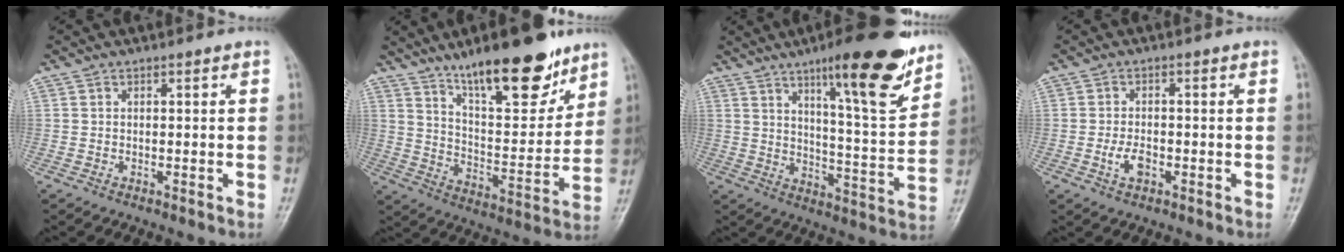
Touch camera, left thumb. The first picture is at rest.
{"total": 19.5, "force": [13.5, 6.1, 12.7], "torque": [-0.151, -0.080, 0.223]}
{"total": 18.3, "force": [11.7, 3.6, 13.6], "torque": [-0.167, -0.069, 0.179]}
{"total": 3.3, "force": [-1.1, 1.9, 2.4], "torque": [-0.046, 0.004, -0.021]}